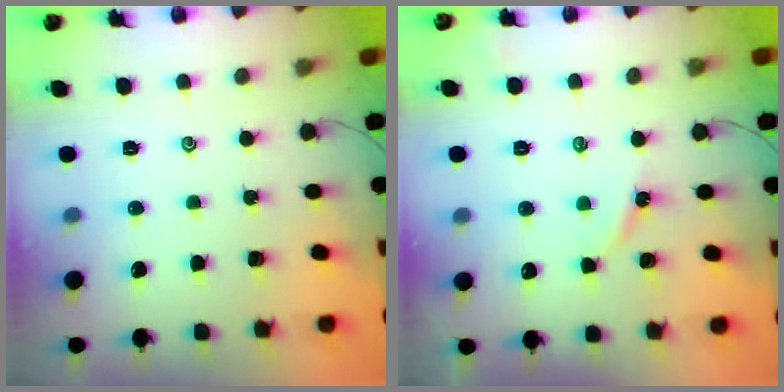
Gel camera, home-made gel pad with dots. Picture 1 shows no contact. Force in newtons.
{"total": 2.8, "press": 2.8, "slide": 0.4}